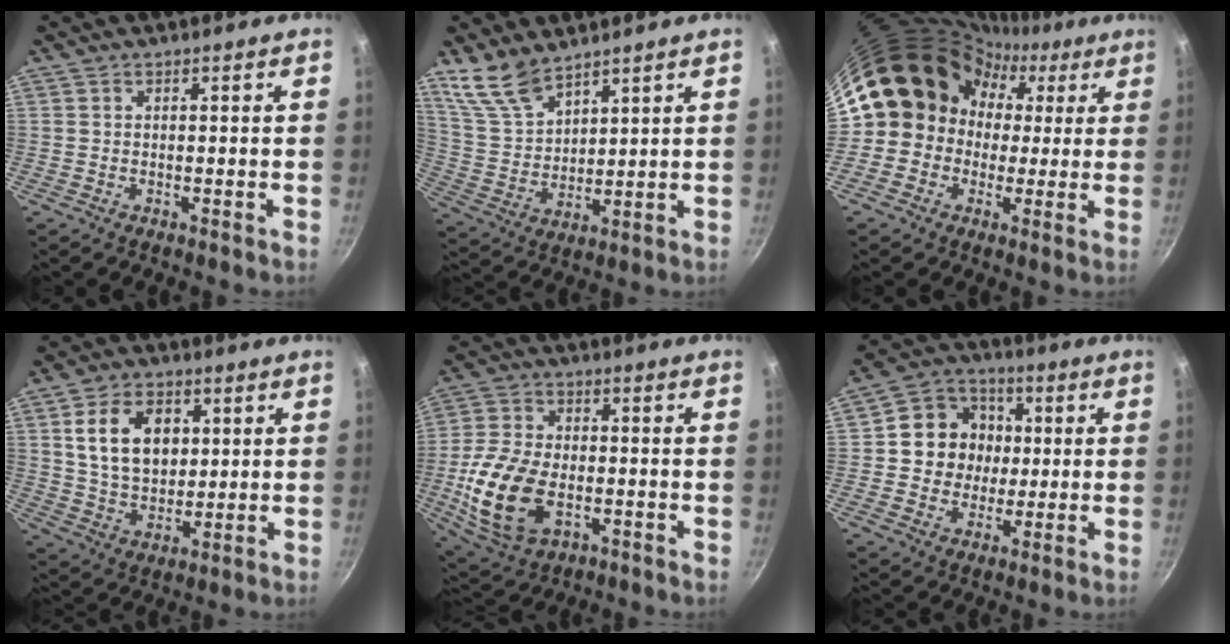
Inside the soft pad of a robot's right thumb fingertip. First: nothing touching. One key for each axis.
{"total": 9.3, "fx": 7.4, "fy": 3.7, "fz": 4.2, "tx": -0.073, "ty": -0.037, "tz": 0.167}
{"total": 15.9, "fx": 2.6, "fy": 14.4, "fz": 6.2, "tx": -0.061, "ty": 0.045, "tz": 0.030}
{"total": 12.8, "fx": 3.2, "fy": 9.0, "fz": 8.5, "tx": -0.120, "ty": -0.008, "tz": 0.059}
{"total": 15.9, "fx": -4.0, "fy": 9.6, "fz": 12.0, "tx": -0.234, "ty": 0.014, "tz": -0.070}
{"total": 11.9, "fx": 0.8, "fy": 10.8, "fz": 4.8, "tx": -0.043, "ty": 0.018, "tz": 0.004}